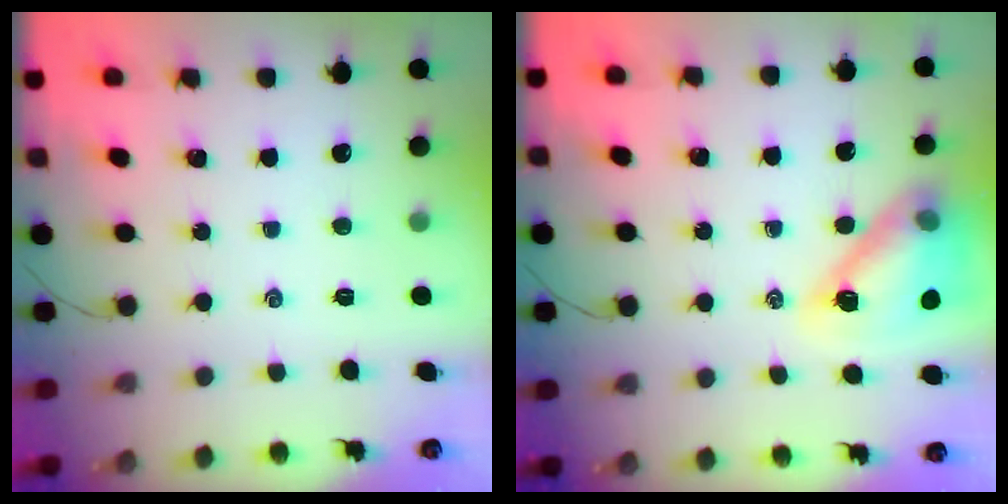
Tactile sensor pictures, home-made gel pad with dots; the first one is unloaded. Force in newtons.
{"total": 14.1, "press": 13.6, "slide": 4.0}